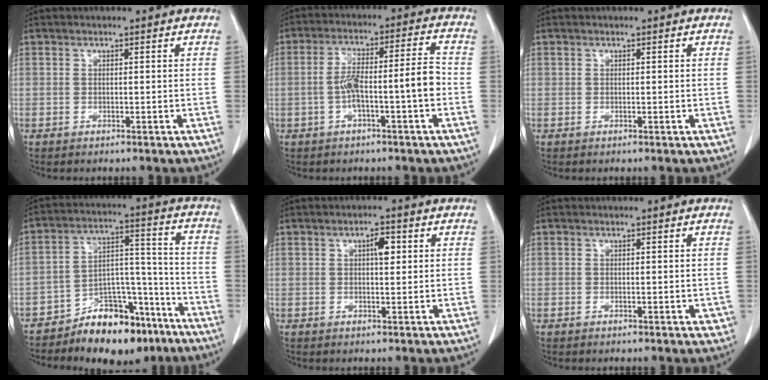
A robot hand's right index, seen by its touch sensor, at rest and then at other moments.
{"total": 8.6, "force": [-2.1, 0.5, 8.3], "torque": [-0.149, 0.027, -0.035]}
{"total": 0.0}
{"total": 13.0, "force": [-9.8, 5.9, 6.2], "torque": [-0.078, 0.052, -0.156]}
{"total": 2.6, "force": [0.8, 0.9, 2.3], "torque": [-0.038, 0.002, 0.012]}
{"total": 1.6, "force": [-0.2, 0.7, 1.4], "torque": [-0.013, -0.002, 0.002]}